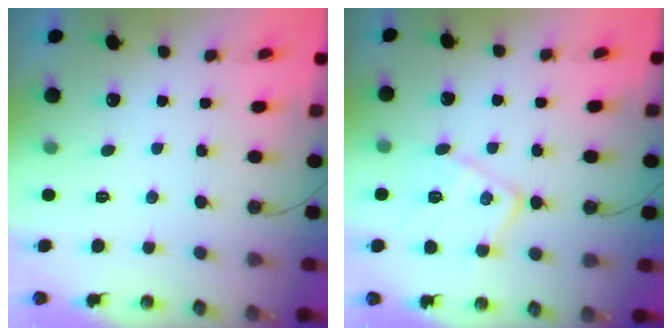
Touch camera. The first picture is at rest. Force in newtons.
{"total": 13.0, "press": 12.9, "slide": 0.6}